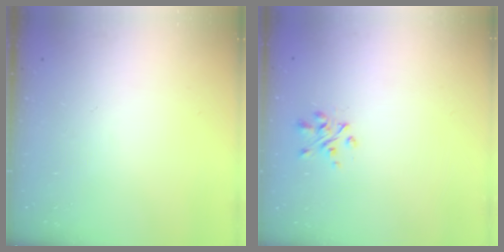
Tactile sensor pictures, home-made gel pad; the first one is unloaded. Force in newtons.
{"total": 2.5, "press": 2.3, "slide": 0.8}